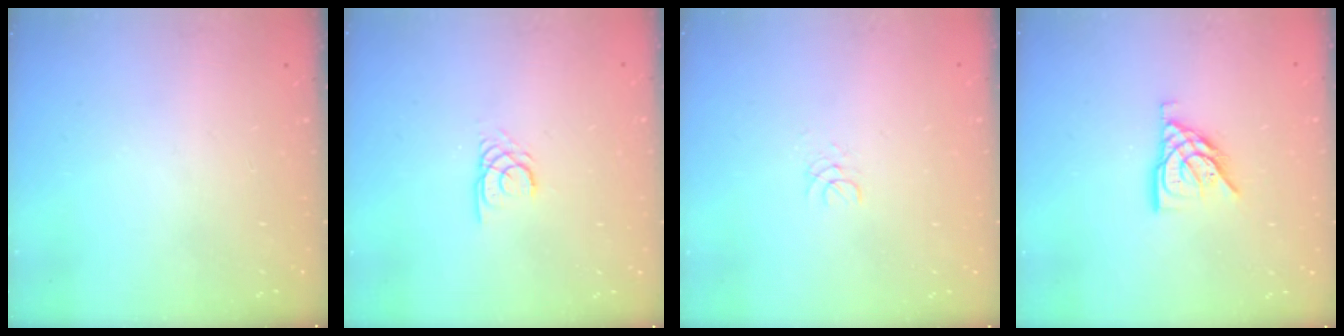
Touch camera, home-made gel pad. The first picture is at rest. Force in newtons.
{"total": 2.4, "press": 2.4, "slide": 0.2}
{"total": 1.3, "press": 1.3, "slide": 0.1}
{"total": 9.9, "press": 9.8, "slide": 1.2}